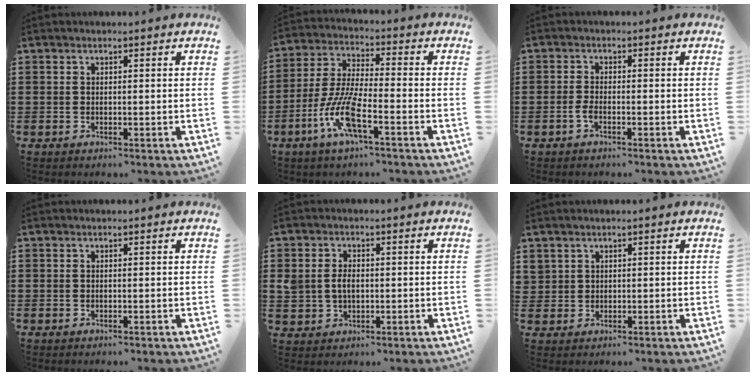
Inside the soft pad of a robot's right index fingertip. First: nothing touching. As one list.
[{"total": 9.3, "force": [-4.5, 1.8, 7.9], "torque": [-0.189, -0.014, -0.091]}, {"total": 1.7, "force": [-0.9, 0.4, 1.4], "torque": [-0.034, -0.004, -0.018]}, {"total": 0.0}, {"total": 3.4, "force": [0.2, 2.5, 2.3], "torque": [-0.065, 0.004, -0.003]}, {"total": 1.7, "force": [1.2, 1.2, 0.0], "torque": [-0.005, 0.006, 0.025]}]